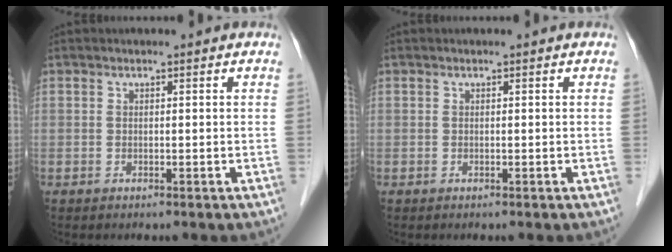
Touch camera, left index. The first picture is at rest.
{"total": 0.0}